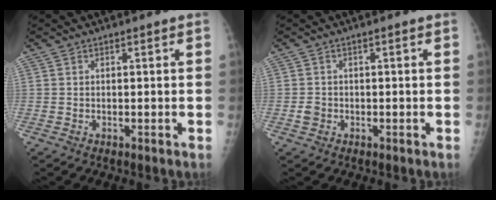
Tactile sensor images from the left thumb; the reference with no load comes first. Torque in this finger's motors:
{"motor_torque": [-0.32, 0.40, 0.16, 0.07, 0.00]}